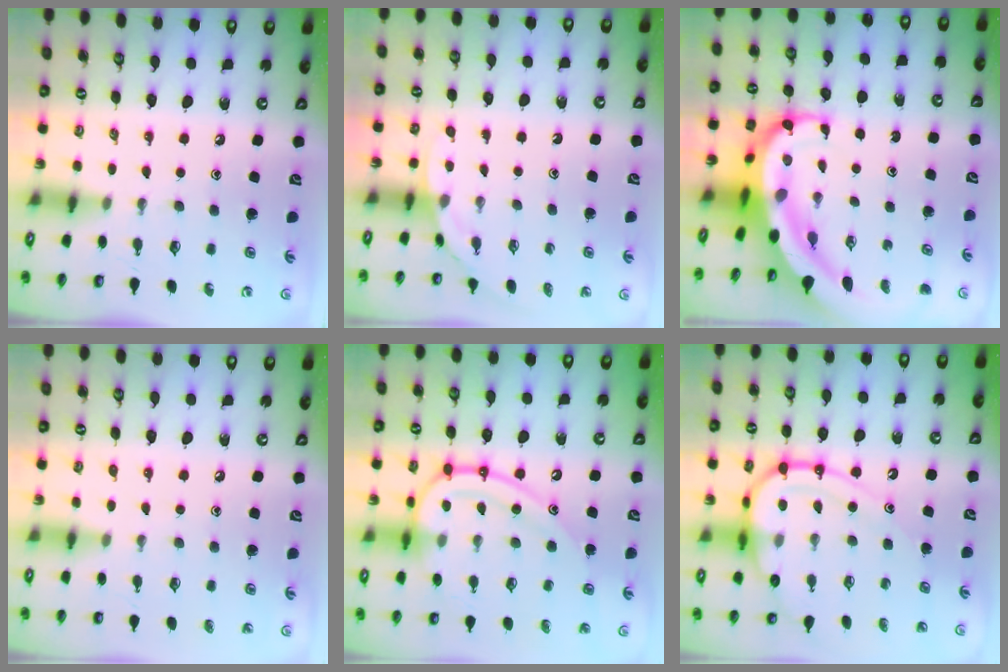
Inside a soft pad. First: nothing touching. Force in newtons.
{"total": 3.6, "press": 3.6, "slide": 0.2}
{"total": 13.6, "press": 13.4, "slide": 2.4}
{"total": 3.8, "press": 3.7, "slide": 0.4}
{"total": 16.4, "press": 16.3, "slide": 1.4}
{"total": 14.5, "press": 14.4, "slide": 1.2}